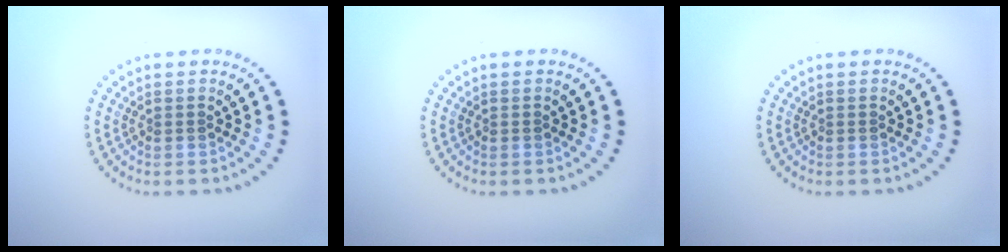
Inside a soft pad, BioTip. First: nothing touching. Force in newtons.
{"total": 0.0}
{"total": 0.0}